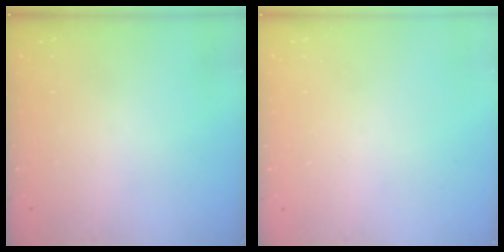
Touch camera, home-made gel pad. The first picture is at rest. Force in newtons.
{"total": 0.0}